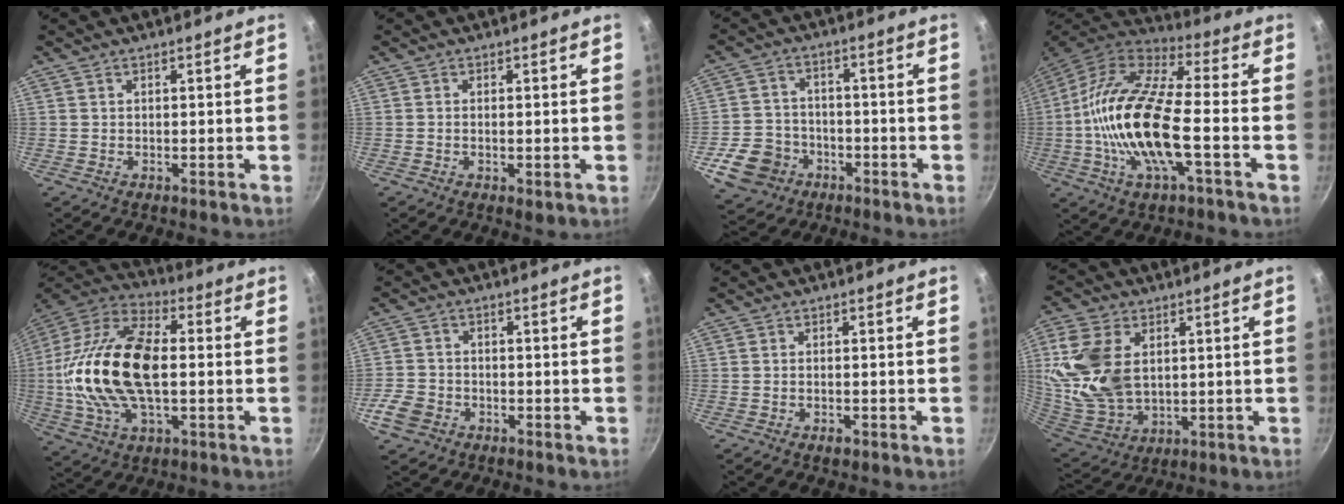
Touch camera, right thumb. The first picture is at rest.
{"total": 2.2, "force": [-0.5, 0.8, 2.0], "torque": [-0.034, -0.005, -0.008]}
{"total": 10.9, "force": [-4.7, 8.7, 4.5], "torque": [-0.069, 0.034, -0.081]}
{"total": 20.4, "force": [-3.4, 7.3, 18.7], "torque": [-0.367, 0.031, -0.083]}
{"total": 23.7, "force": [-0.2, 12.6, 20.1], "torque": [-0.393, 0.032, -0.013]}
{"total": 6.0, "force": [-2.9, 4.6, 2.6], "torque": [-0.046, 0.026, -0.059]}
{"total": 1.6, "force": [-0.9, 0.7, 1.1], "torque": [-0.023, 0.005, -0.016]}
{"total": 17.1, "force": [3.3, 11.6, 12.1], "torque": [-0.236, -0.017, 0.077]}